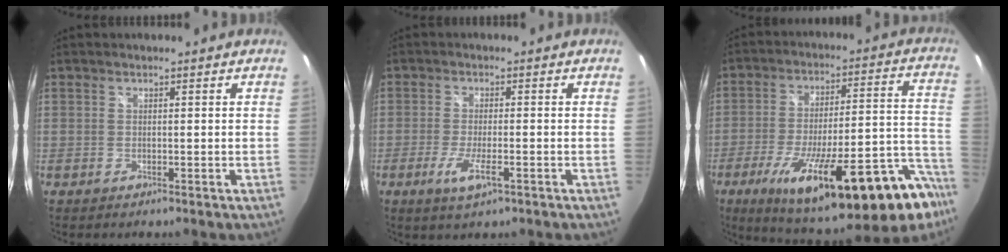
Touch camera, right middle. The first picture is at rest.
{"total": 5.3, "force": [-2.5, 1.1, 4.5], "torque": [-0.097, -0.012, -0.045]}
{"total": 30.5, "force": [-20.0, 7.4, 21.8], "torque": [-0.322, -0.030, -0.282]}